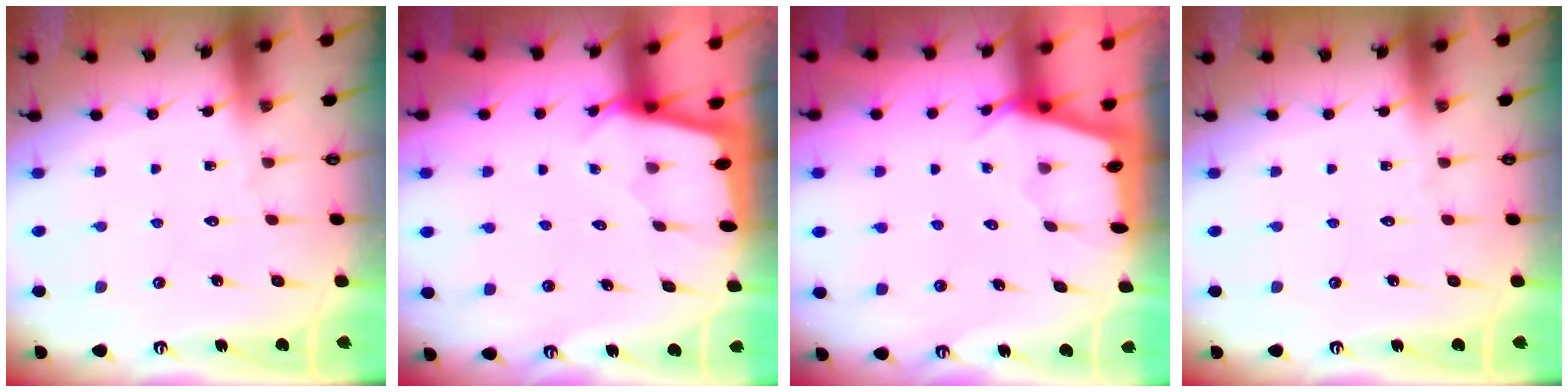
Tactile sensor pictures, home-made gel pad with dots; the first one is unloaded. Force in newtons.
{"total": 1.8, "press": 1.8, "slide": 0.3}
{"total": 2.3, "press": 2.3, "slide": 0.3}
{"total": 0.0}